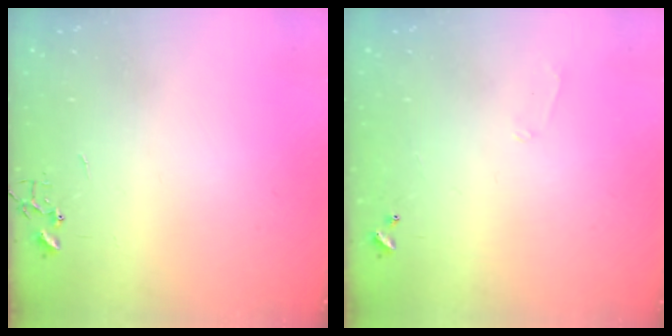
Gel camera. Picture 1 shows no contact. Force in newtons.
{"total": 5.0, "press": 5.0, "slide": 0.9}